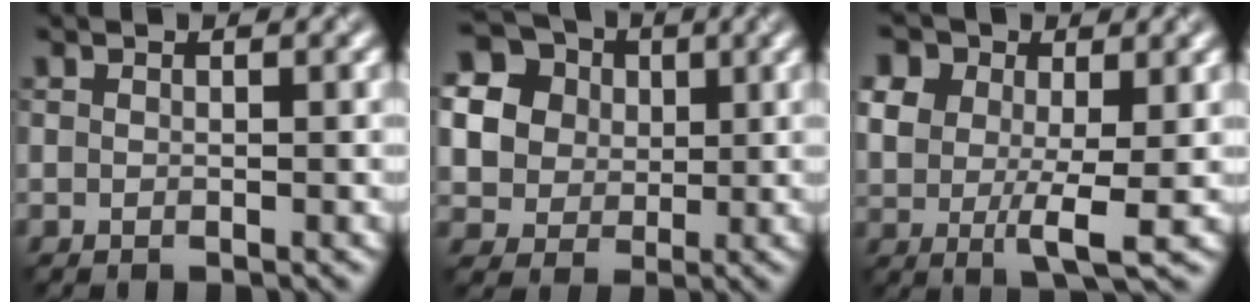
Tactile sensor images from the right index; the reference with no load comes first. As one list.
[{"total": 14.6, "force": [4.4, 12.9, 5.2], "torque": [-0.175, 0.035, 0.082]}, {"total": 5.7, "force": [1.7, 3.4, 4.3], "torque": [-0.110, 0.004, 0.038]}]